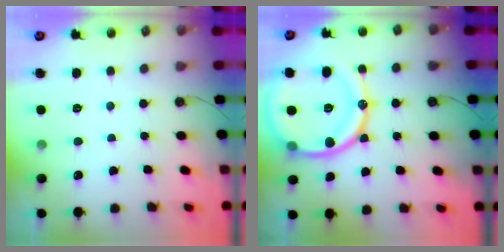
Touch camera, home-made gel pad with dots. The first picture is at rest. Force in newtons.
{"total": 22.1, "press": 22.0, "slide": 2.6}